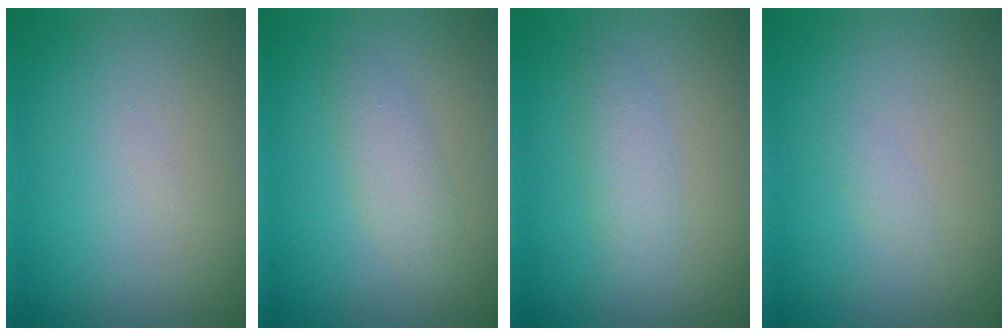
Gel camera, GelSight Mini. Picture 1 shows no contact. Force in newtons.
{"total": 2.0, "press": 2.0, "slide": 0.1}
{"total": 1.9, "press": 1.9, "slide": 0.0}
{"total": 0.6, "press": 0.6, "slide": 0.1}